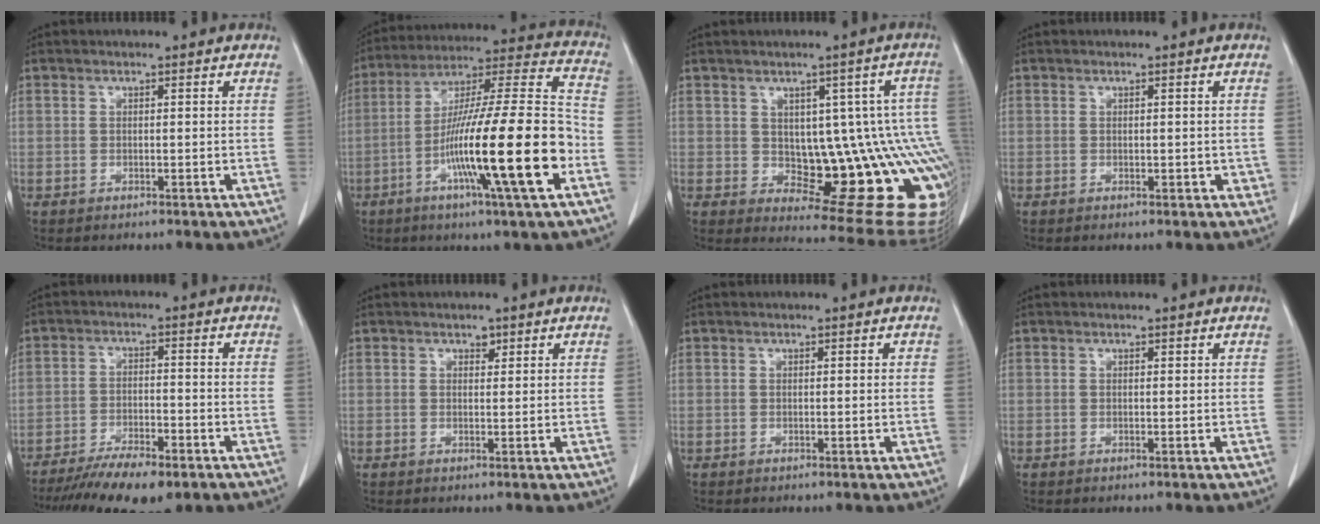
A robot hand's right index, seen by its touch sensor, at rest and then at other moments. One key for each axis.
{"total": 22.4, "fx": -7.4, "fy": 0.6, "fz": 21.2, "tx": -0.345, "ty": -0.012, "tz": -0.130}
{"total": 15.9, "fx": -1.9, "fy": 6.6, "fz": 14.3, "tx": -0.101, "ty": 0.021, "tz": -0.004}
{"total": 1.3, "fx": -0.1, "fy": 1.0, "fz": 0.8, "tx": -0.004, "ty": 0.003, "tz": 0.000}
{"total": 10.9, "fx": -8.2, "fy": 2.5, "fz": 6.8, "tx": -0.113, "ty": -0.020, "tz": -0.131}
{"total": 1.1, "fx": 0.7, "fy": 0.7, "fz": 0.5, "tx": -0.010, "ty": -0.006, "tz": 0.010}
{"total": 0.6, "fx": 0.2, "fy": 0.2, "fz": 0.5, "tx": -0.012, "ty": 0.004, "tz": 0.004}
{"total": 0.0}